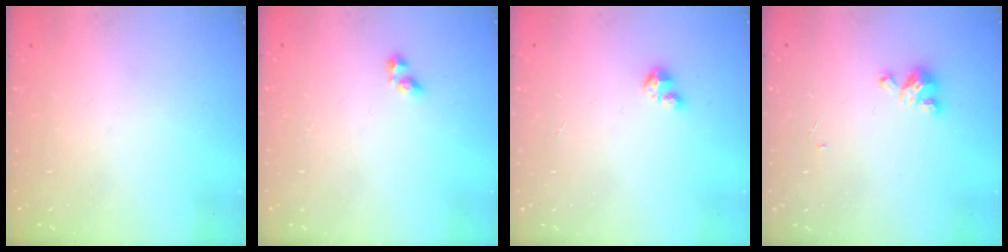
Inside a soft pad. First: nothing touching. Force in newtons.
{"total": 3.6, "press": 3.6, "slide": 0.1}
{"total": 1.9, "press": 1.9, "slide": 0.1}
{"total": 3.6, "press": 3.6, "slide": 0.3}